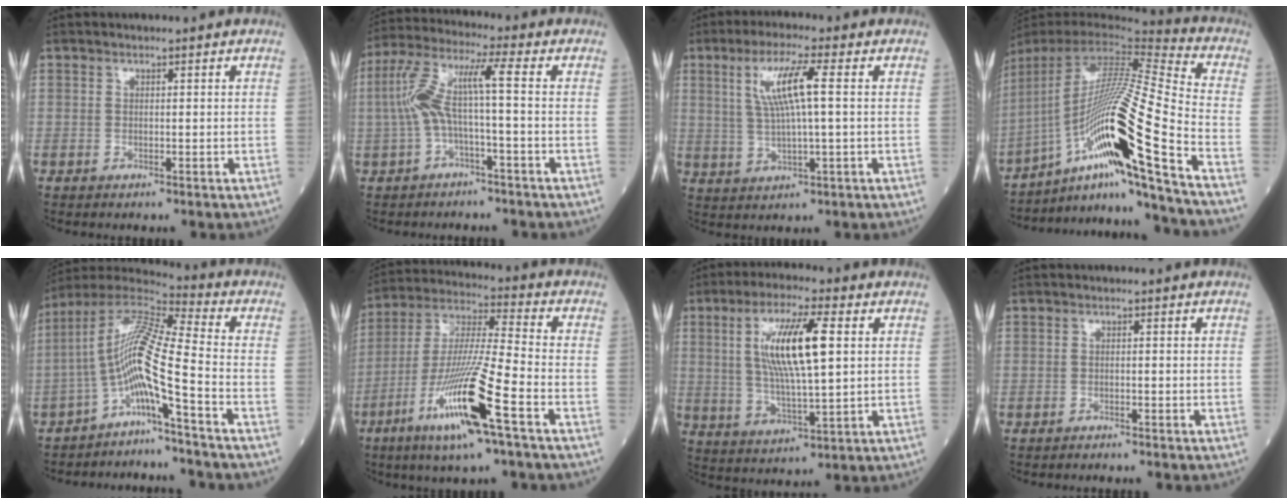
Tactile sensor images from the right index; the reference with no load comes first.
{"total": 8.3, "force": [-1.2, 0.6, 8.2], "torque": [-0.178, 0.038, -0.025]}
{"total": 7.9, "force": [2.0, 0.3, 7.6], "torque": [-0.153, 0.007, 0.040]}
{"total": 22.9, "force": [-11.7, -1.8, 19.6], "torque": [-0.356, -0.014, -0.213]}
{"total": 10.5, "force": [-4.9, -1.2, 9.2], "torque": [-0.181, 0.024, -0.098]}
{"total": 15.7, "force": [-7.4, -0.1, 13.9], "torque": [-0.283, -0.021, -0.139]}
{"total": 12.1, "force": [2.8, 1.8, 11.6], "torque": [-0.225, 0.003, 0.052]}
{"total": 2.2, "force": [-2.1, 0.0, 0.8], "torque": [-0.014, -0.001, -0.026]}